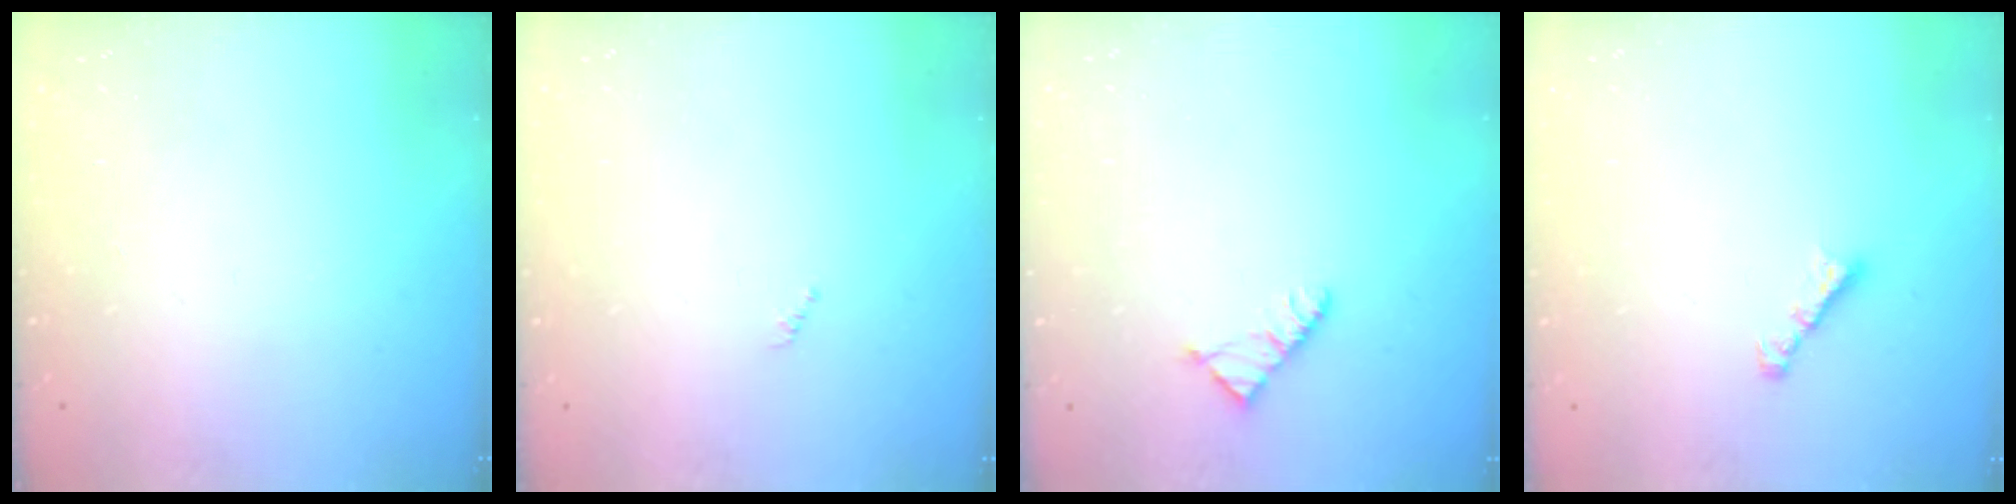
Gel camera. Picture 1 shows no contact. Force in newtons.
{"total": 0.0}
{"total": 2.3, "press": 2.3, "slide": 0.4}
{"total": 1.7, "press": 1.6, "slide": 0.5}